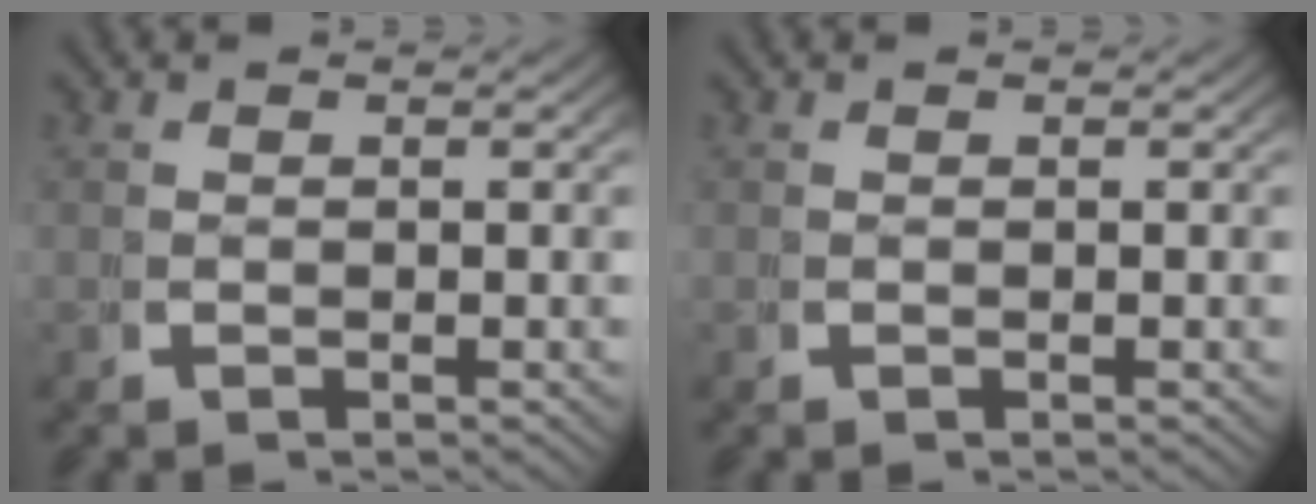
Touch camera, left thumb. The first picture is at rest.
{"total": 0.0}